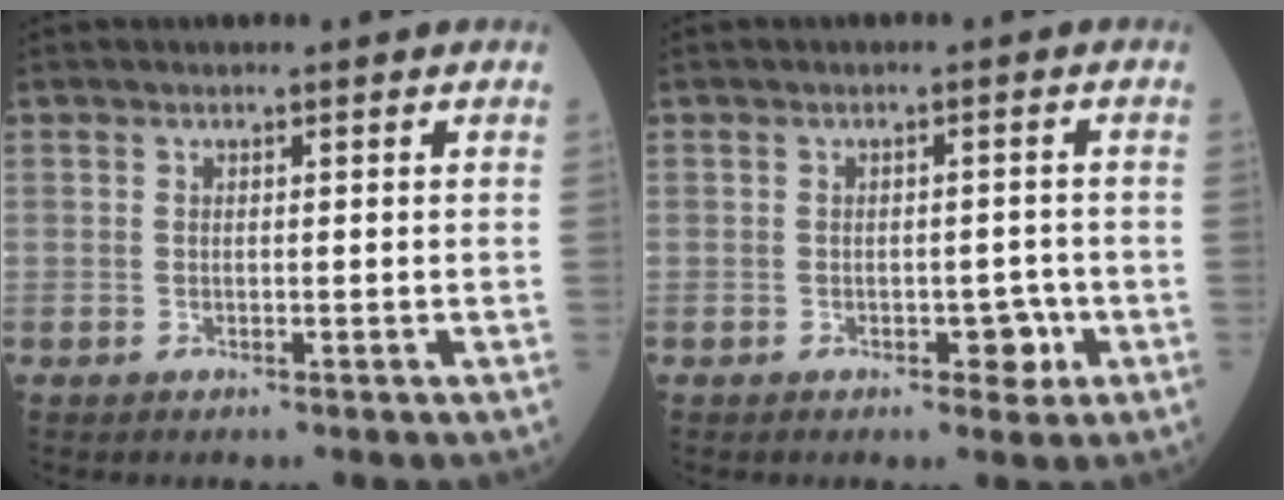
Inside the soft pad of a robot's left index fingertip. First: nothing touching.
{"total": 3.1, "force": [-1.4, 1.7, 2.2], "torque": [-0.022, 0.005, -0.015]}